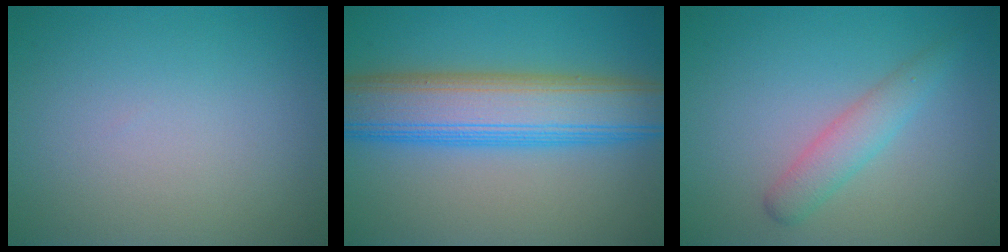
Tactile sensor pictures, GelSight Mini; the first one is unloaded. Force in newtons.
{"total": 9.4, "press": 9.4, "slide": 0.3}
{"total": 2.5, "press": 2.5, "slide": 0.1}